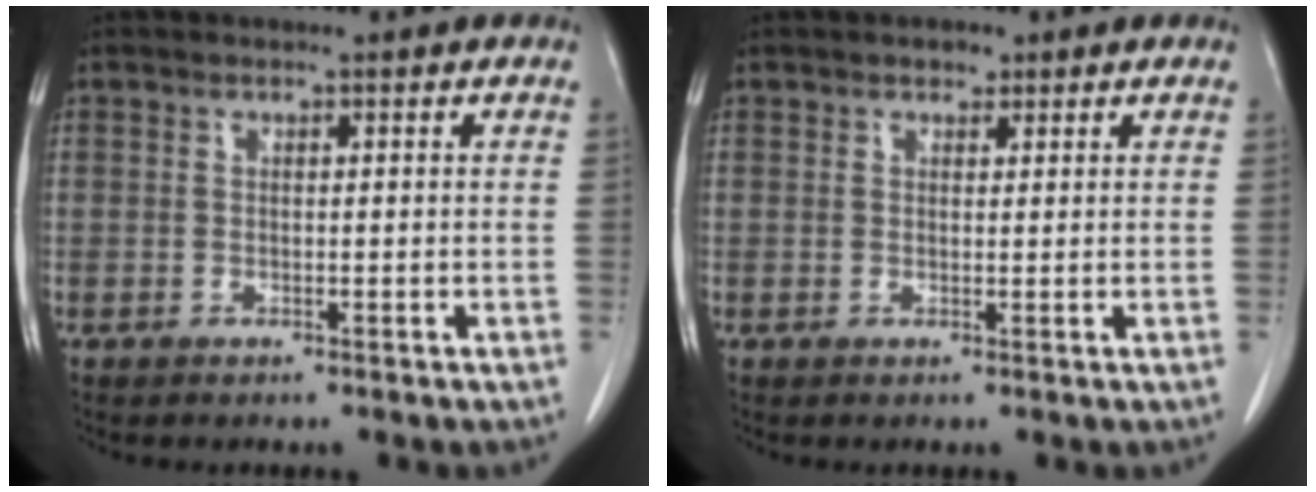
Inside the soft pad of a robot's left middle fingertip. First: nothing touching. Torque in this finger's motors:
{"motor_torque": [0.14, -0.12, -0.01, 0.01]}